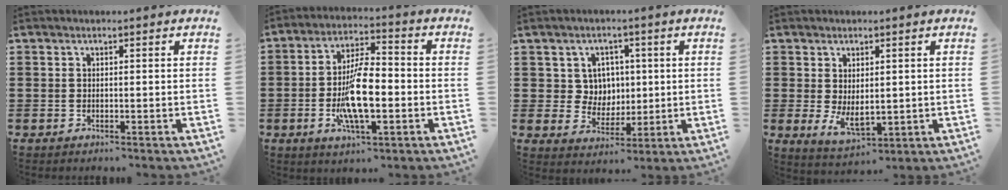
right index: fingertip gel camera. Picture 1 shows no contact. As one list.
[{"total": 10.9, "force": [-2.4, 3.8, 9.9], "torque": [-0.203, -0.007, -0.044]}, {"total": 5.4, "force": [1.3, 5.0, 1.6], "torque": [-0.049, 0.015, 0.021]}, {"total": 4.2, "force": [0.2, 2.4, 3.5], "torque": [-0.063, 0.000, 0.002]}]